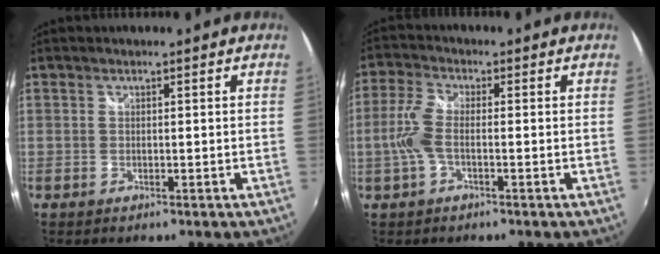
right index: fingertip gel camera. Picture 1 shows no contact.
{"total": 5.6, "force": [-1.2, 1.9, 5.2], "torque": [-0.120, 0.005, -0.025]}